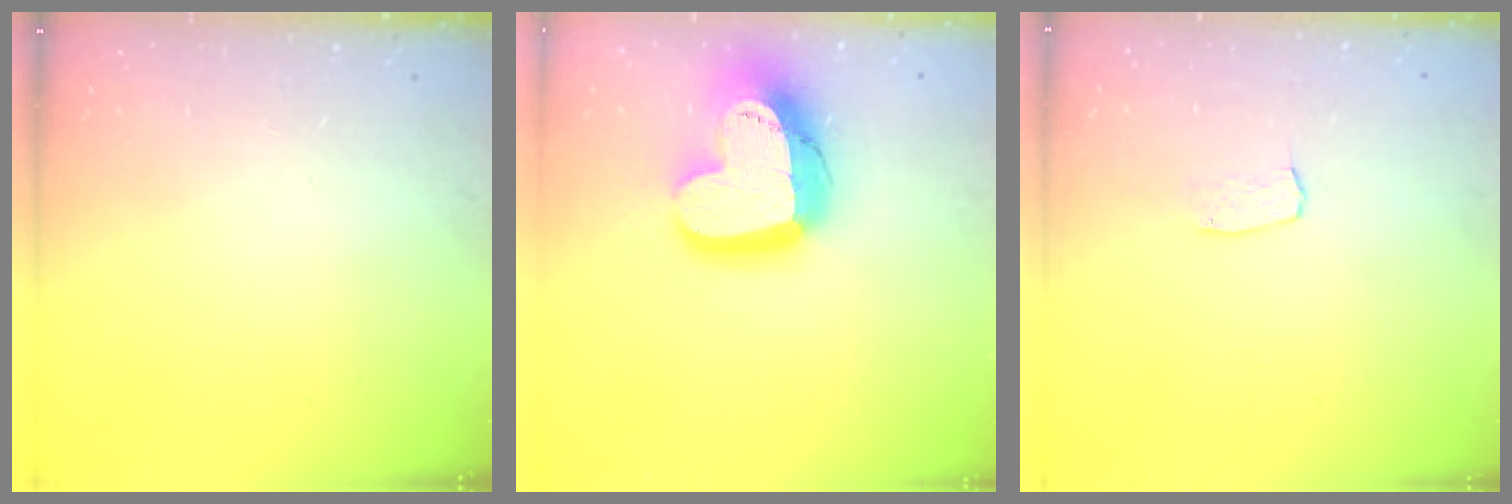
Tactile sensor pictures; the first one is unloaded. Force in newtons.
{"total": 21.6, "press": 21.5, "slide": 1.9}
{"total": 3.0, "press": 3.0, "slide": 0.2}